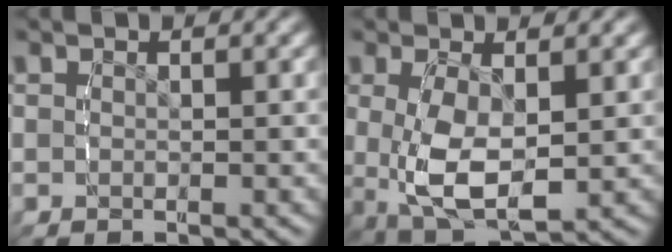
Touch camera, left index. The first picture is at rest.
{"total": 7.4, "force": [-1.6, 5.7, 4.4], "torque": [-0.114, -0.031, -0.020]}